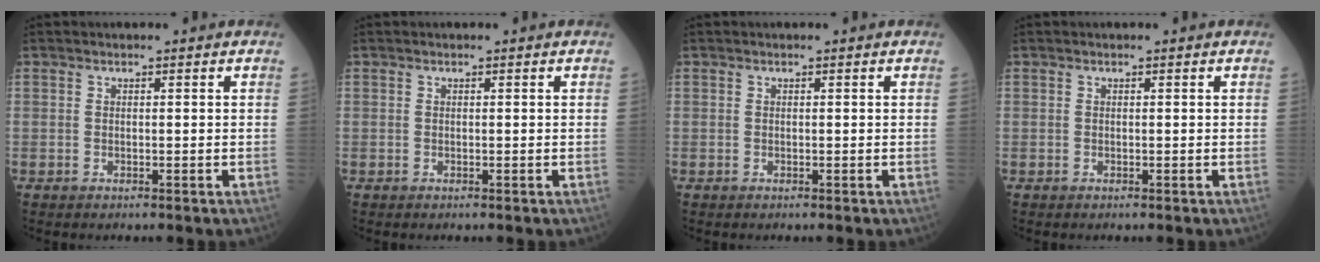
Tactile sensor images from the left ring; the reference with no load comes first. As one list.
[{"total": 0.0}, {"total": 0.0}, {"total": 0.0}]